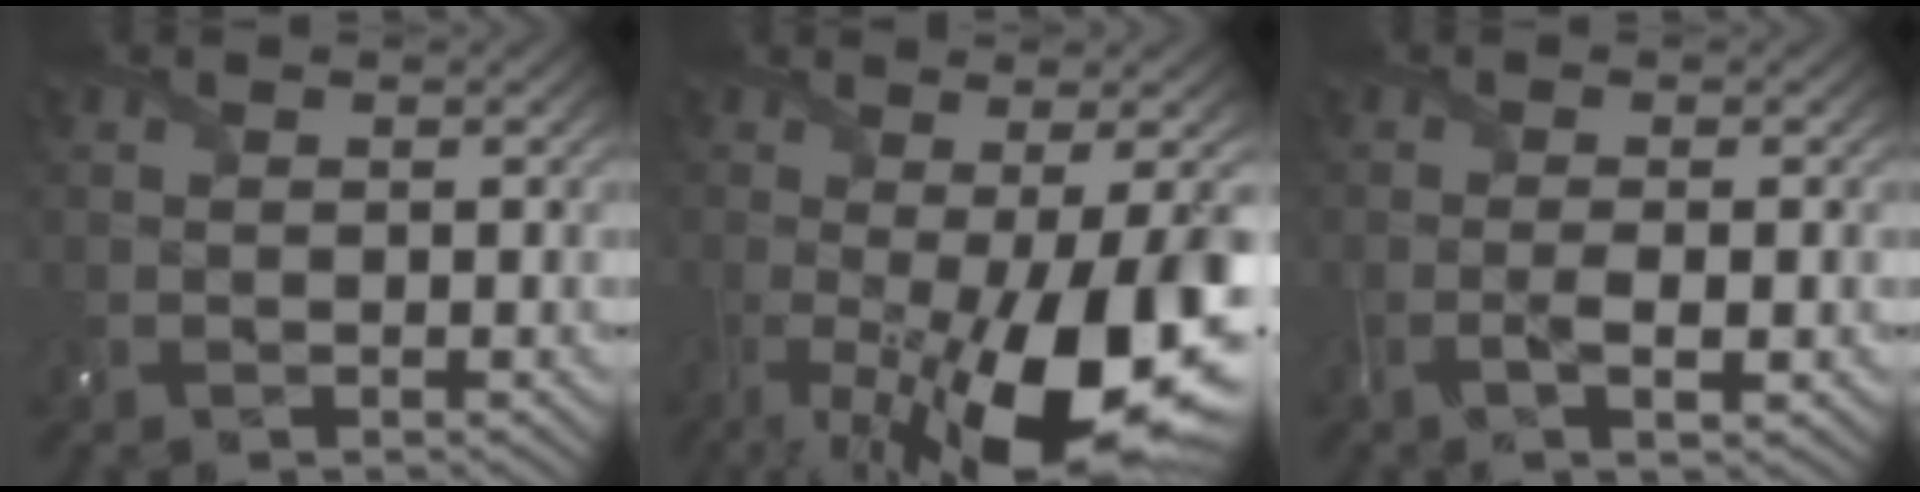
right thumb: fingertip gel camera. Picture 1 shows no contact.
{"total": 18.4, "force": [-5.1, 5.7, 16.7], "torque": [-0.244, -0.033, -0.061]}
{"total": 2.6, "force": [-0.9, 0.5, 2.4], "torque": [-0.047, 0.001, -0.019]}